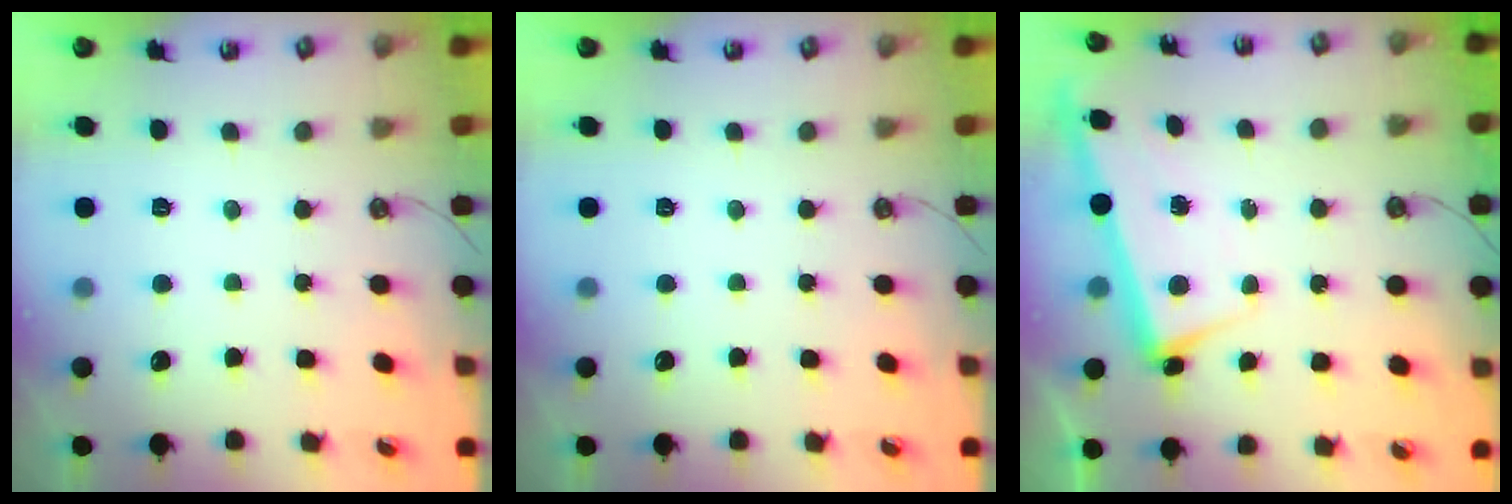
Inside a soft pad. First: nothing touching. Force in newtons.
{"total": 0.0}
{"total": 2.5, "press": 2.5, "slide": 0.6}